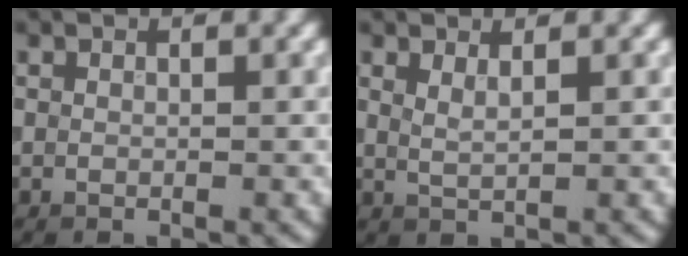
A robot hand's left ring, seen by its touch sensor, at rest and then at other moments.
{"total": 1.3, "force": [0.9, 0.5, 0.9], "torque": [-0.013, -0.002, 0.016]}